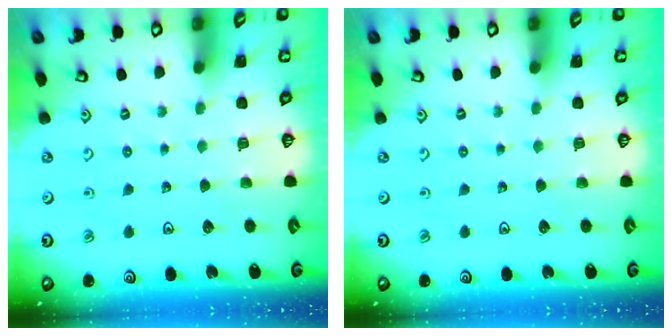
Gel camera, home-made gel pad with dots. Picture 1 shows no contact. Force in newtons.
{"total": 0.0}